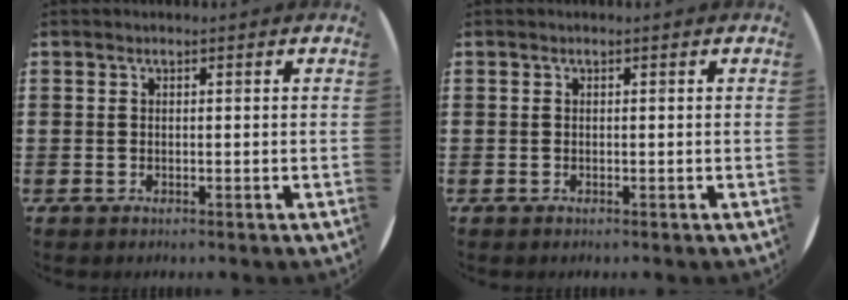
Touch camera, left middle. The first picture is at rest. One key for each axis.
{"total": 0.0}